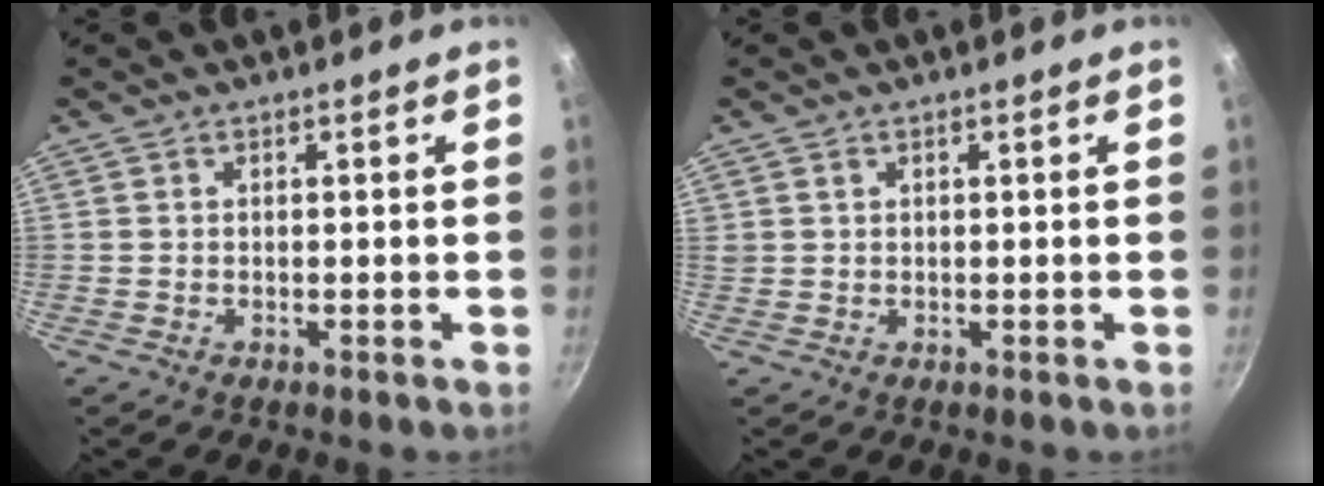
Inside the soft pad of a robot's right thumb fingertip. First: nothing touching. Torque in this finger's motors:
{"motor_torque": [-0.19, 0.43, 0.49, 0.41, 0.03]}